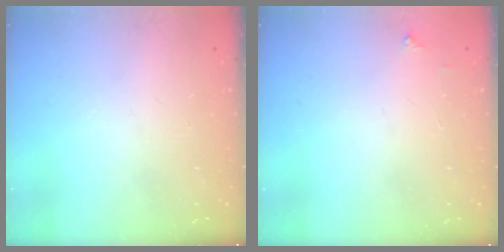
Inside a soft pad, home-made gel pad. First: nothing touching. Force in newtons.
{"total": 2.5, "press": 2.5, "slide": 0.4}